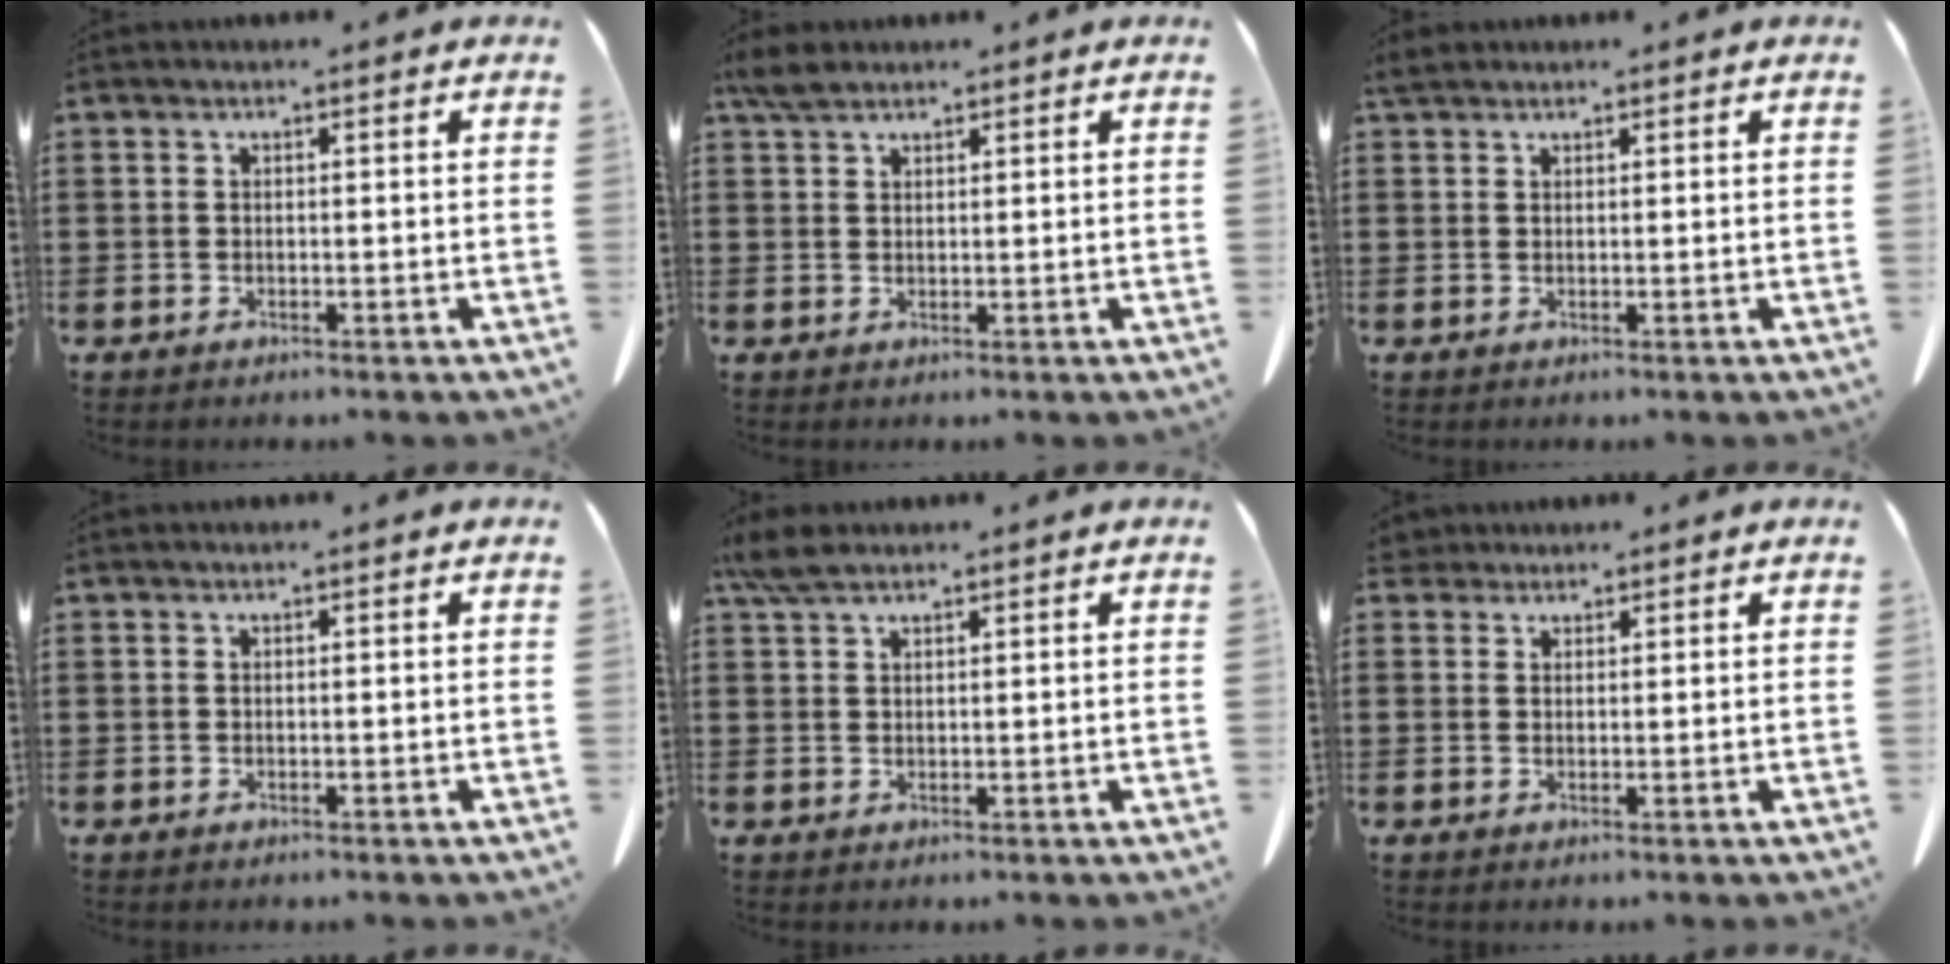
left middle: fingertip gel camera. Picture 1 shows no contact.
{"total": 2.7, "force": [2.2, 1.1, 1.1], "torque": [-0.029, 0.004, 0.042]}
{"total": 1.8, "force": [1.5, 0.7, 0.7], "torque": [-0.020, 0.004, 0.030]}
{"total": 0.0}
{"total": 3.4, "force": [2.4, 1.4, 2.0], "torque": [-0.047, 0.005, 0.046]}
{"total": 2.0, "force": [1.8, 0.9, 0.3], "torque": [-0.013, 0.006, 0.035]}